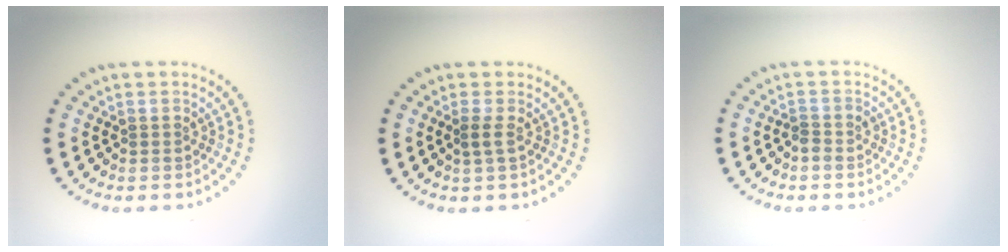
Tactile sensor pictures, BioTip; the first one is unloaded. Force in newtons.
{"total": 1.0, "press": 0.8, "slide": 0.5}
{"total": 1.0, "press": 0.9, "slide": 0.6}